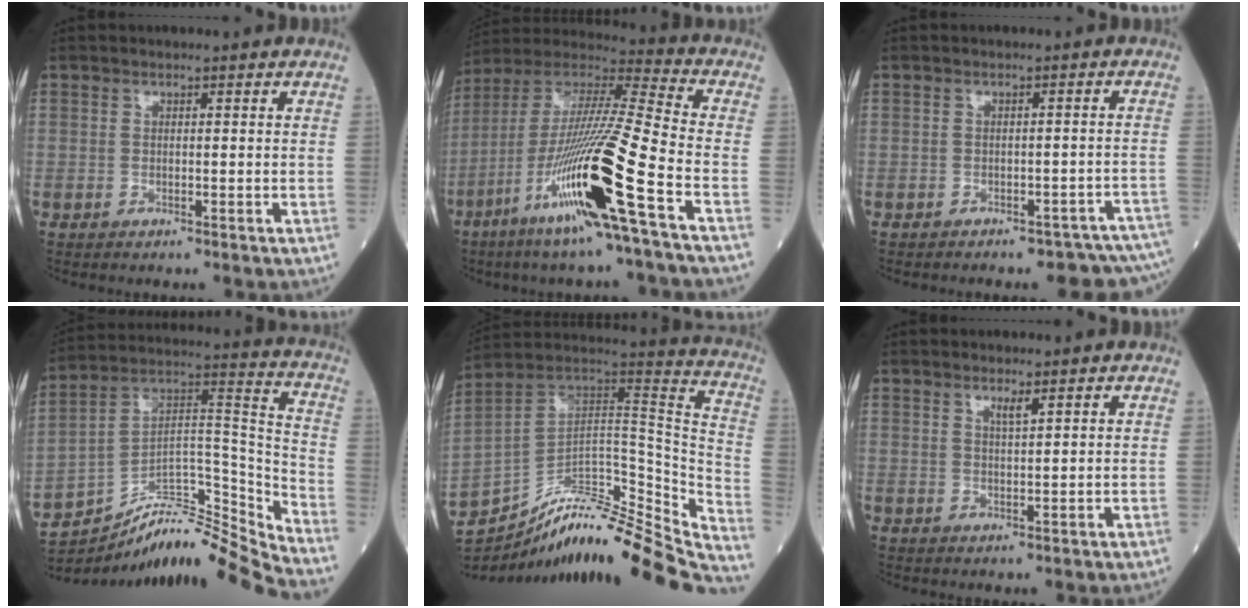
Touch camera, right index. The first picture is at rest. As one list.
[{"total": 21.3, "force": [-9.0, -0.6, 19.3], "torque": [-0.399, -0.042, -0.178]}, {"total": 10.6, "force": [-9.7, 2.8, 3.5], "torque": [-0.025, 0.020, -0.097]}, {"total": 17.0, "force": [-16.1, -0.2, 5.6], "torque": [-0.083, 0.069, -0.263]}, {"total": 31.3, "force": [-27.7, 4.8, 13.7], "torque": [-0.161, 0.021, -0.397]}, {"total": 1.5, "force": [1.0, -0.1, 1.1], "torque": [-0.020, -0.005, 0.019]}]